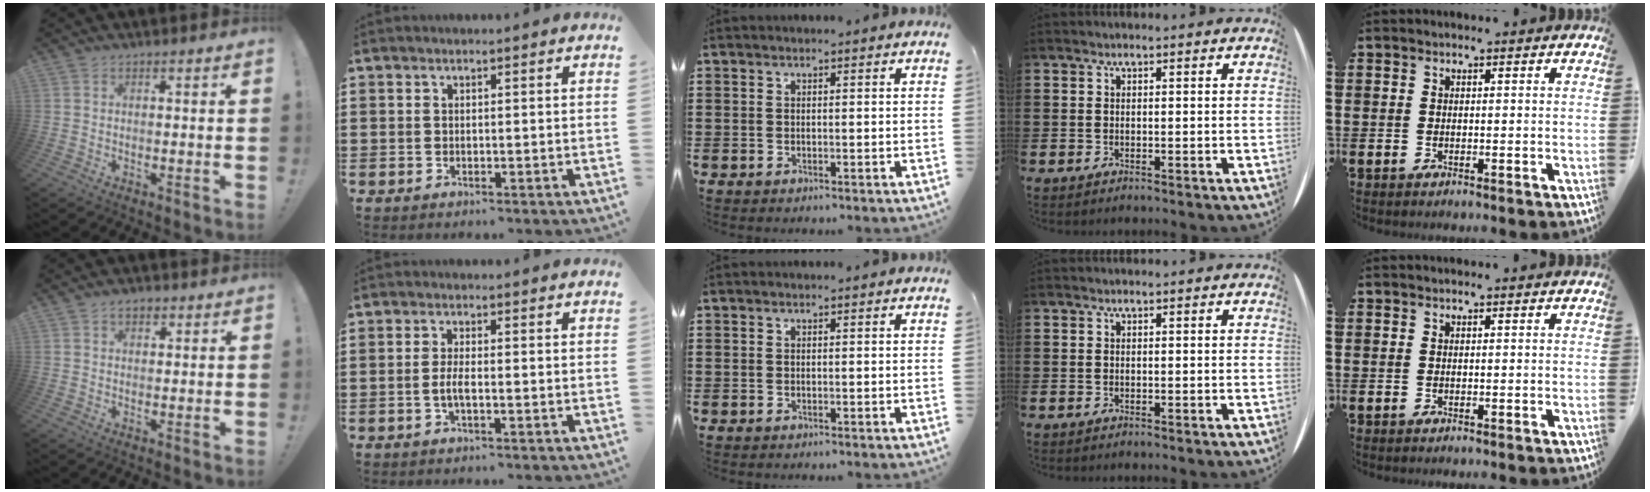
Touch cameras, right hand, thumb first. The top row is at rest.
{"thumb": {"total": 2.6, "force": [1.4, 1.6, 1.5], "torque": [-0.018, -0.003, 0.023]}, "index": {"total": 2.5, "force": [-0.8, 0.5, 2.4], "torque": [-0.057, -0.005, -0.019]}}